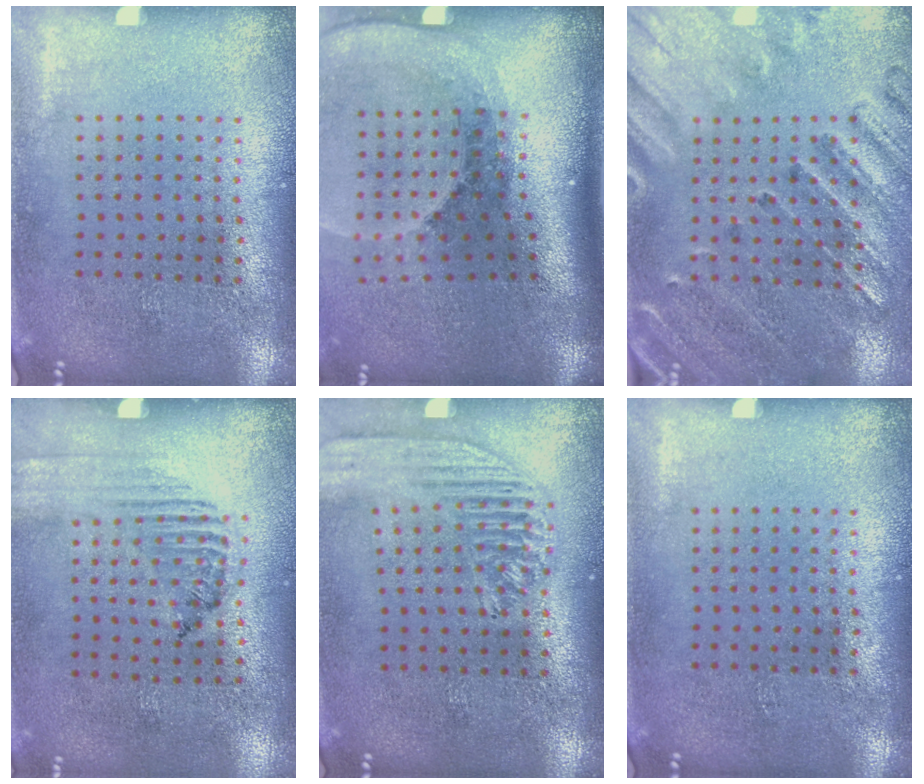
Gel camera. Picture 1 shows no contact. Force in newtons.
{"total": 2.7, "press": 1.8, "slide": 2.0}
{"total": 2.6, "press": 2.2, "slide": 1.3}
{"total": 1.5, "press": 1.1, "slide": 1.0}
{"total": 1.8, "press": 1.6, "slide": 0.8}
{"total": 0.0}